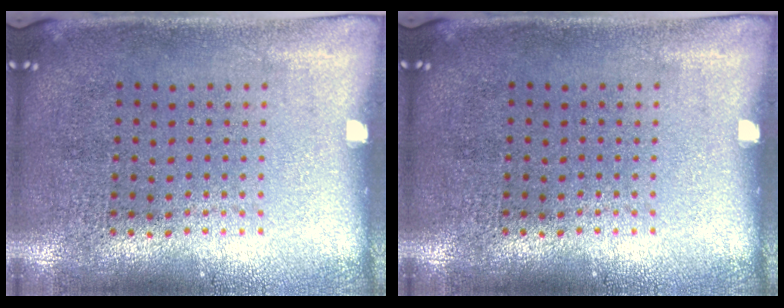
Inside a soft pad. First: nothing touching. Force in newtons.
{"total": 0.0}